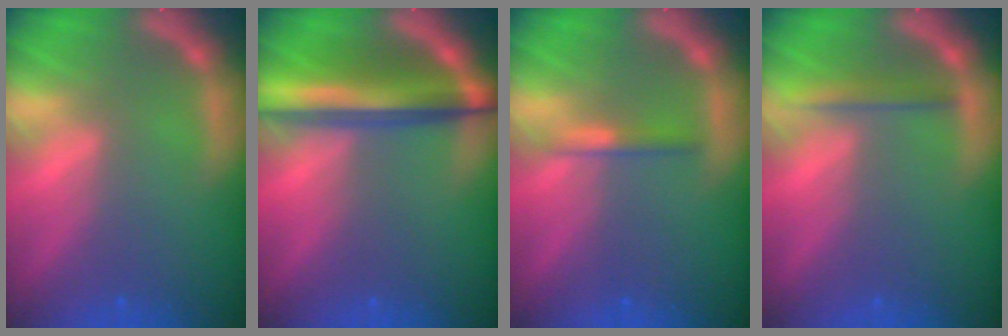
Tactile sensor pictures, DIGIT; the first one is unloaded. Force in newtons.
{"total": 7.6}
{"total": 1.4}
{"total": 2.0}